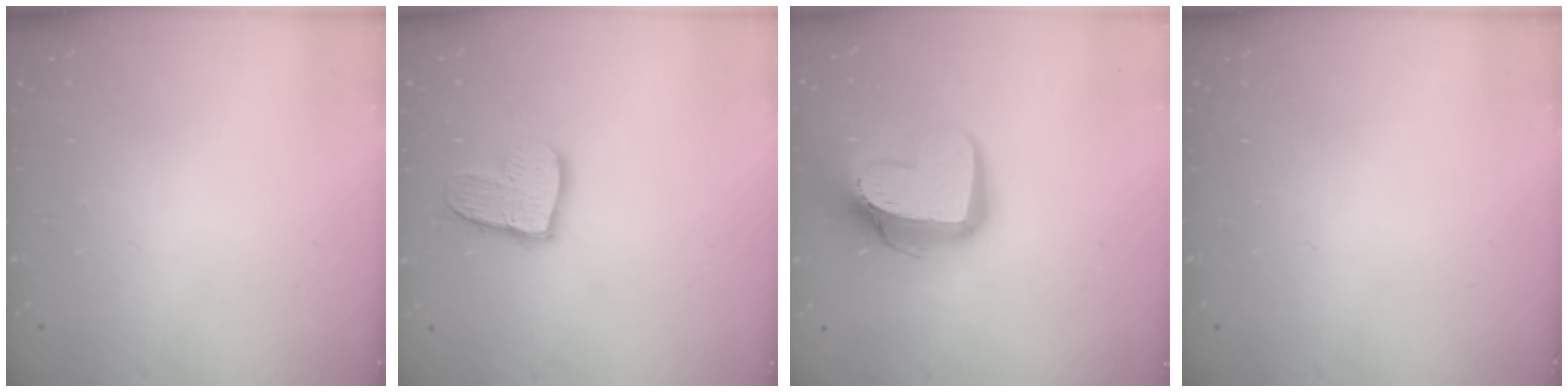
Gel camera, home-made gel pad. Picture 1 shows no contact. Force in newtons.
{"total": 12.2, "press": 12.2, "slide": 1.0}
{"total": 14.9, "press": 14.8, "slide": 1.4}
{"total": 0.0}